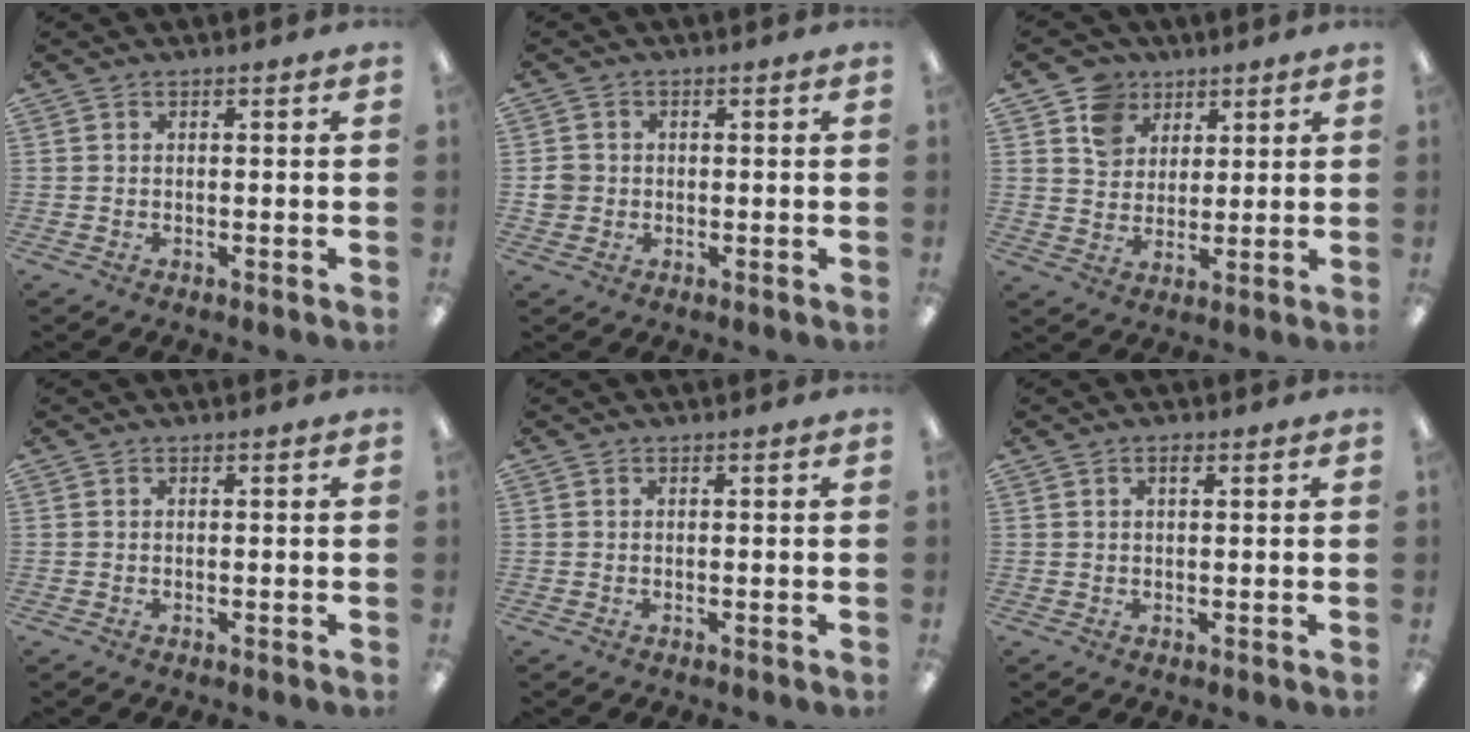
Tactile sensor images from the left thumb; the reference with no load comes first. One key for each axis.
{"total": 2.8, "fx": -0.2, "fy": 2.7, "fz": 0.5, "tx": -0.011, "ty": 0.005, "tz": -0.006}
{"total": 8.5, "fx": 5.0, "fy": 6.7, "fz": 1.6, "tx": -0.033, "ty": -0.018, "tz": 0.093}
{"total": 0.0}
{"total": 0.0}
{"total": 1.3, "fx": 0.8, "fy": 0.5, "fz": 1.0, "tx": -0.014, "ty": 0.000, "tz": 0.012}